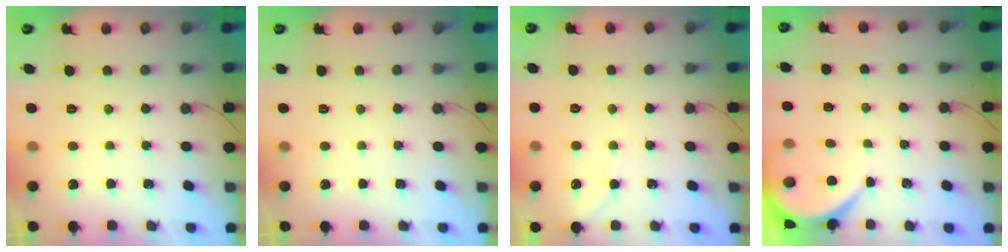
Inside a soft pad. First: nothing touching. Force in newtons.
{"total": 0.0}
{"total": 2.4, "press": 2.3, "slide": 0.4}
{"total": 3.9, "press": 3.9, "slide": 0.6}